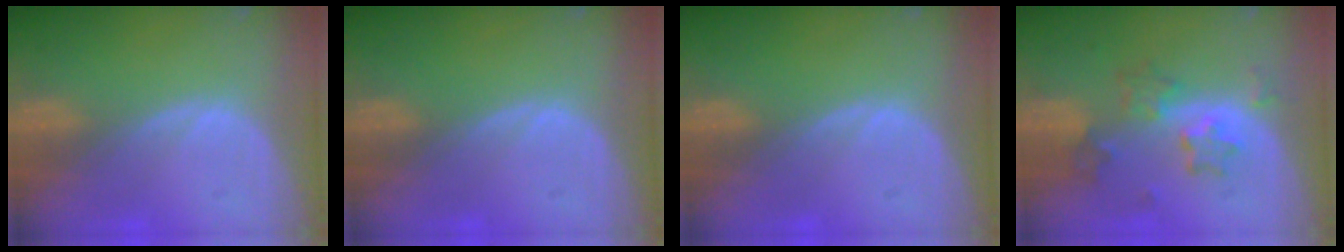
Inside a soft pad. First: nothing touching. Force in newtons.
{"total": 0.0}
{"total": 0.0}
{"total": 7.0, "press": 6.3, "slide": 3.1}